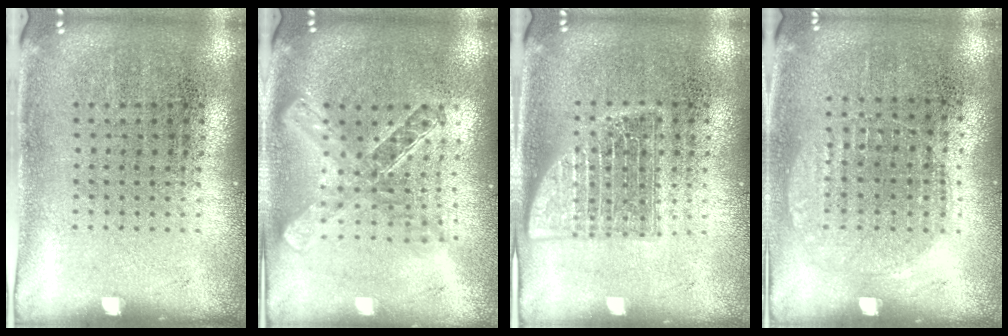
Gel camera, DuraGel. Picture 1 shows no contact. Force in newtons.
{"total": 2.0, "press": 1.7, "slide": 1.2}
{"total": 2.5, "press": 2.5, "slide": 0.4}
{"total": 0.9, "press": 0.8, "slide": 0.3}